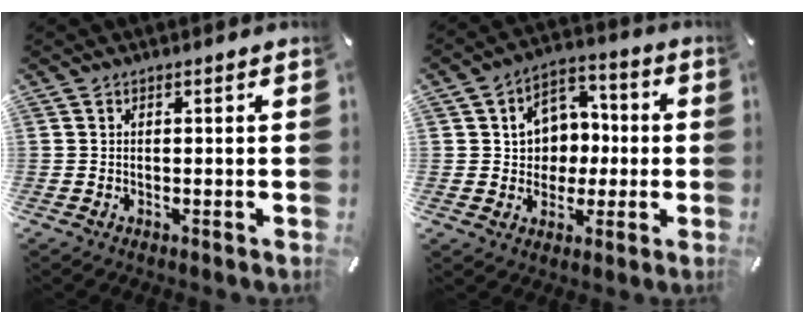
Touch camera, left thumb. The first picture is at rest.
{"total": 9.1, "force": [-0.2, 8.6, 3.0], "torque": [-0.041, 0.009, -0.001]}